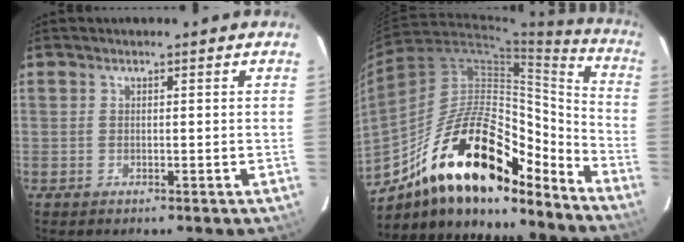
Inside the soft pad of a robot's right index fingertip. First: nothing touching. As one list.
[{"total": 23.7, "force": [-16.3, 8.6, 14.8], "torque": [-0.246, 0.012, -0.270]}]